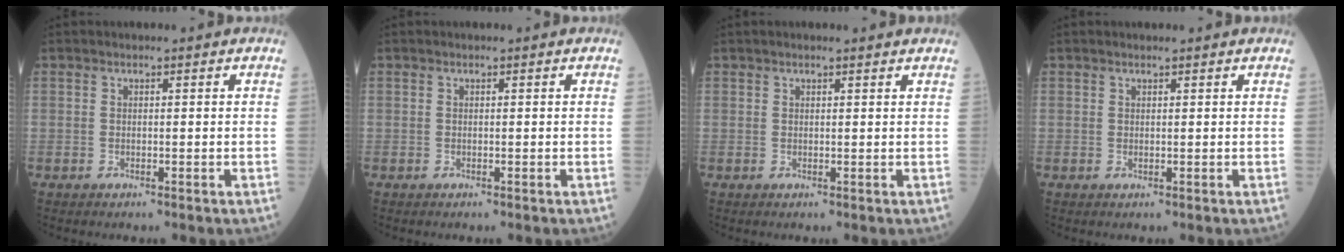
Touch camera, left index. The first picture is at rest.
{"total": 0.0}
{"total": 1.6, "force": [1.5, 0.1, 0.5], "torque": [-0.010, 0.012, 0.020]}
{"total": 0.7, "force": [0.6, 0.1, 0.3], "torque": [-0.009, 0.002, 0.012]}